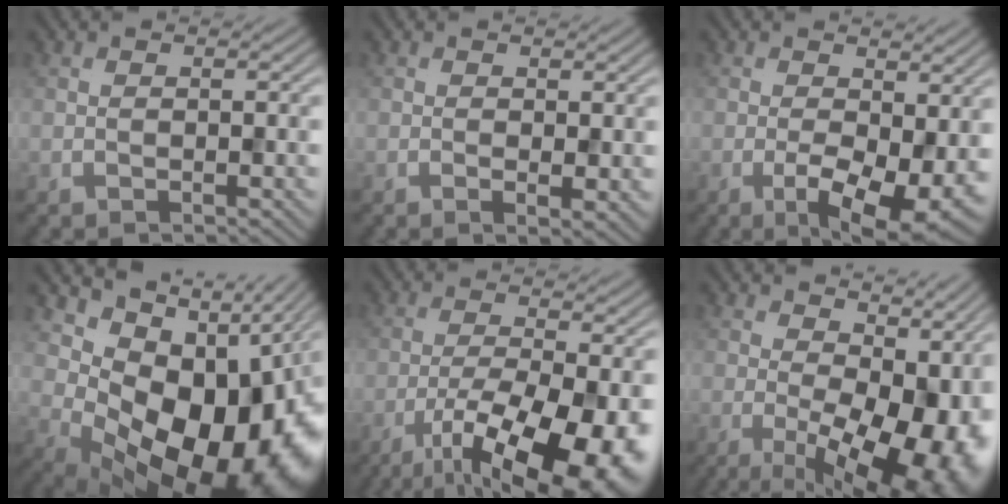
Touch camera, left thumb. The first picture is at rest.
{"total": 1.2, "force": [0.4, 0.3, 1.1], "torque": [-0.017, -0.009, 0.009]}
{"total": 7.5, "force": [-1.2, 3.2, 6.6], "torque": [-0.108, -0.016, -0.013]}
{"total": 17.1, "force": [0.3, 11.8, 12.4], "torque": [-0.180, -0.043, 0.041]}
{"total": 14.2, "force": [-7.4, 4.2, 11.3], "torque": [-0.198, -0.022, -0.113]}
{"total": 15.8, "force": [-0.4, 8.1, 13.5], "torque": [-0.152, -0.021, 0.022]}